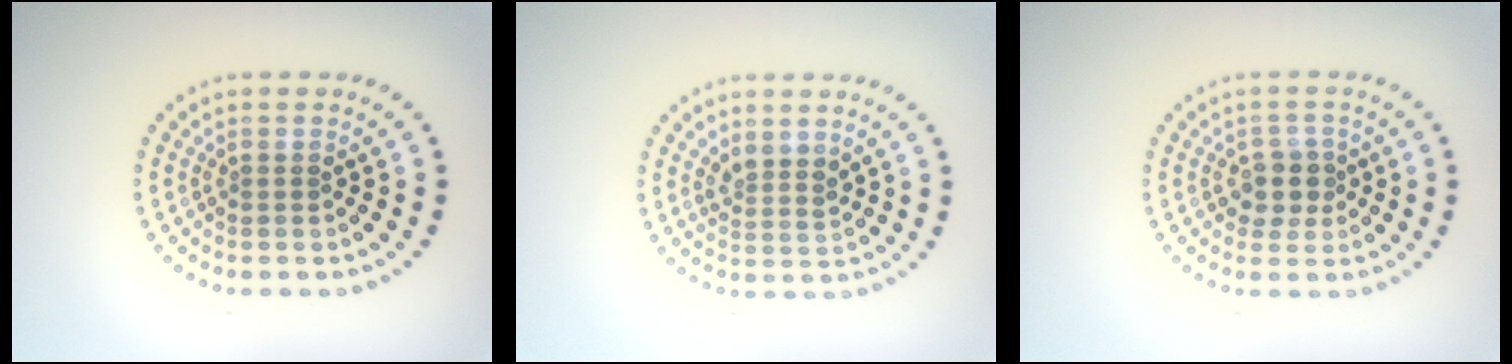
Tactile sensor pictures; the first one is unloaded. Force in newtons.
{"total": 1.9, "press": 1.5, "slide": 1.2}
{"total": 2.5, "press": 2.3, "slide": 1.0}